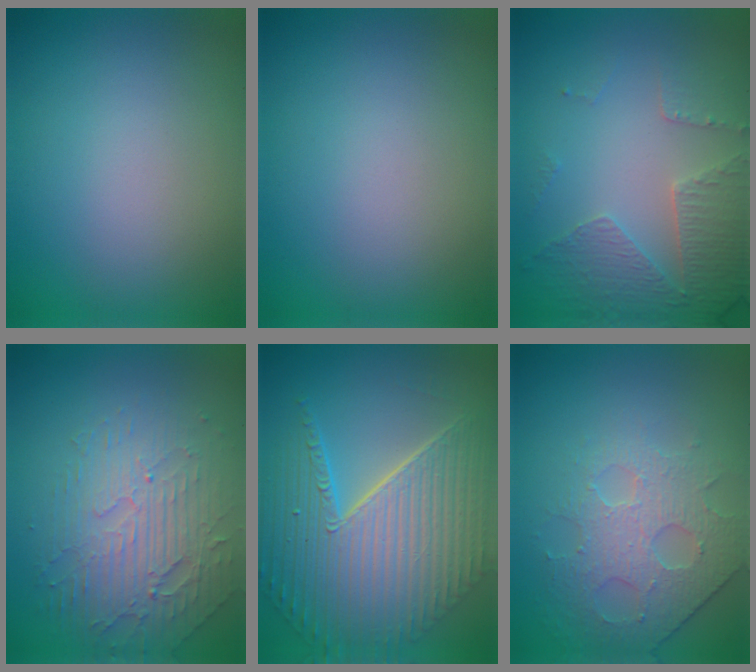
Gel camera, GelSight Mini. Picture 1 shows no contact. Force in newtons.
{"total": 0.0}
{"total": 4.8, "press": 3.5, "slide": 3.2}
{"total": 4.5, "press": 3.9, "slide": 2.3}
{"total": 10.8, "press": 7.3, "slide": 8.0}
{"total": 4.1, "press": 3.6, "slide": 1.9}